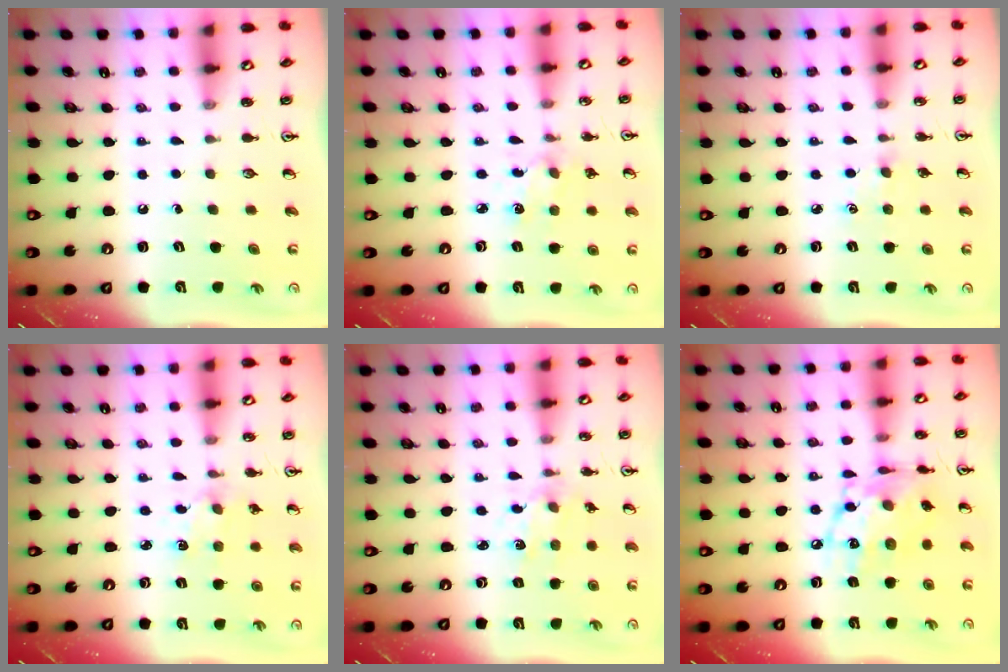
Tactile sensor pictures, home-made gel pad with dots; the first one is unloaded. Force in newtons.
{"total": 2.5, "press": 2.4, "slide": 0.6}
{"total": 2.2, "press": 2.2, "slide": 0.4}
{"total": 2.7, "press": 2.7, "slide": 0.4}
{"total": 1.7, "press": 1.7, "slide": 0.0}
{"total": 14.7, "press": 14.7, "slide": 0.9}